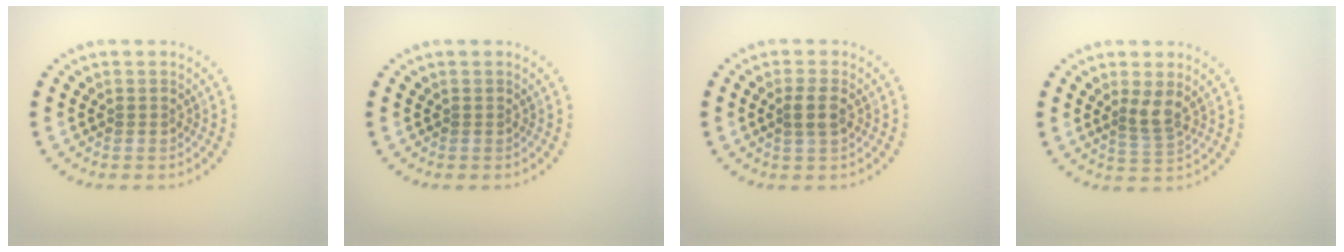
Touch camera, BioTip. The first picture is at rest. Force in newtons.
{"total": 0.0}
{"total": 1.8, "press": 1.6, "slide": 0.7}
{"total": 2.1, "press": 1.6, "slide": 1.3}